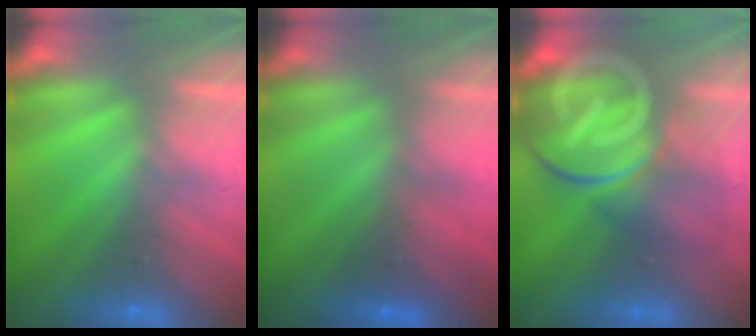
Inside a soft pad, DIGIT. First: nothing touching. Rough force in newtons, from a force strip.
{"total": 1.7}
{"total": 9.5}